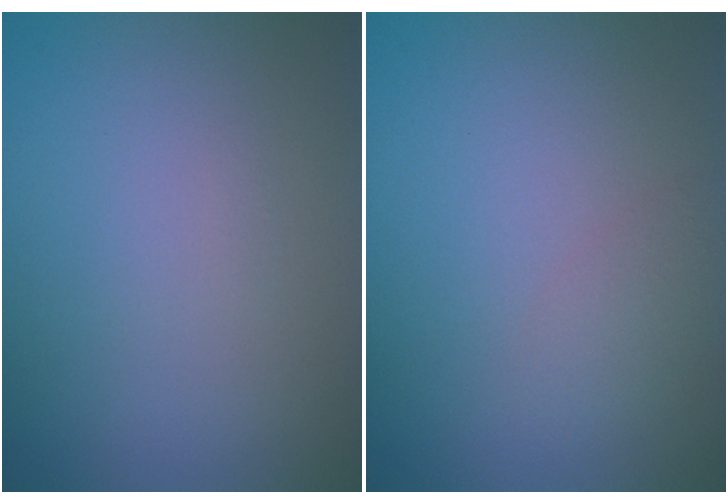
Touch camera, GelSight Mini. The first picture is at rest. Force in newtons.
{"total": 1.5, "press": 1.5, "slide": 0.1}